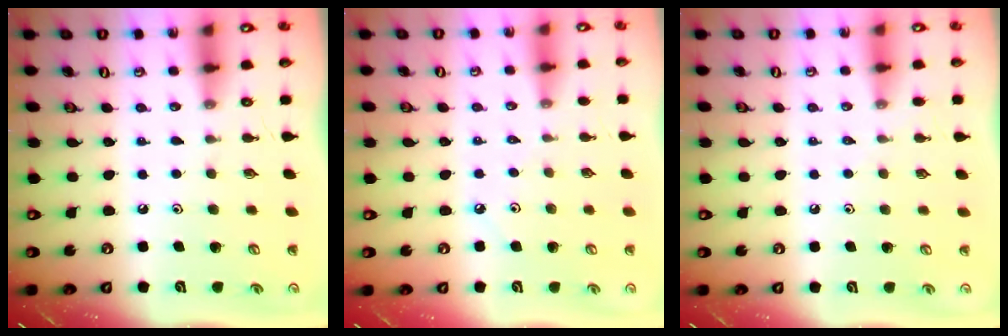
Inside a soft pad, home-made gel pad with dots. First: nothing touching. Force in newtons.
{"total": 1.7, "press": 1.6, "slide": 0.3}
{"total": 3.8, "press": 3.8, "slide": 0.5}